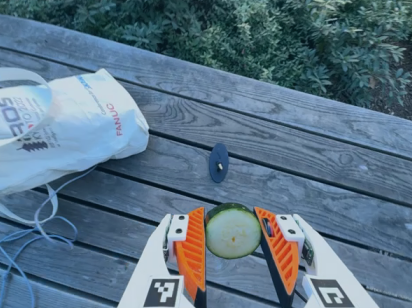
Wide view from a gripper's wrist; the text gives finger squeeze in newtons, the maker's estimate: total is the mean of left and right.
{"total": 9.6, "left": 9.2, "right": 10.1}